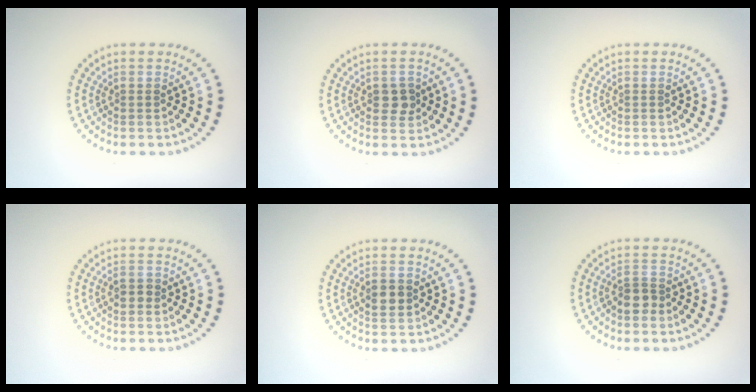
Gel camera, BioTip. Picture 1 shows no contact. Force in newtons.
{"total": 1.9, "press": 1.8, "slide": 0.3}
{"total": 0.0}
{"total": 1.2, "press": 1.2, "slide": 0.2}
{"total": 1.9, "press": 1.9, "slide": 0.1}
{"total": 2.0, "press": 1.7, "slide": 0.9}